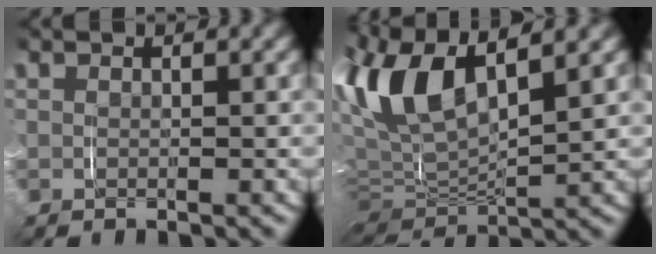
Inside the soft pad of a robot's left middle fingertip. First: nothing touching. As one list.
[{"total": 9.6, "force": [2.4, 6.1, 7.0], "torque": [-0.178, -0.003, 0.041]}]